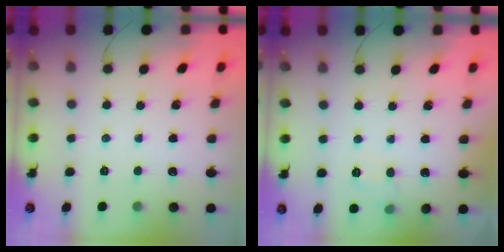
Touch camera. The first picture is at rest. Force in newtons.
{"total": 4.6, "press": 4.2, "slide": 1.9}